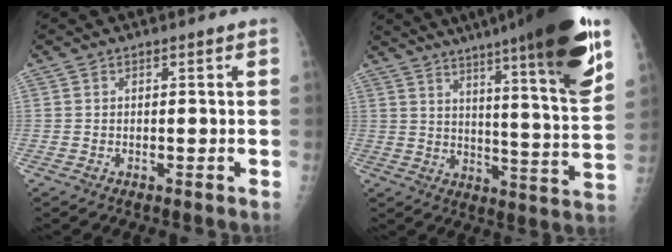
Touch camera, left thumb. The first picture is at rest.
{"total": 25.9, "force": [16.1, 3.0, 20.1], "torque": [-0.282, -0.060, 0.226]}